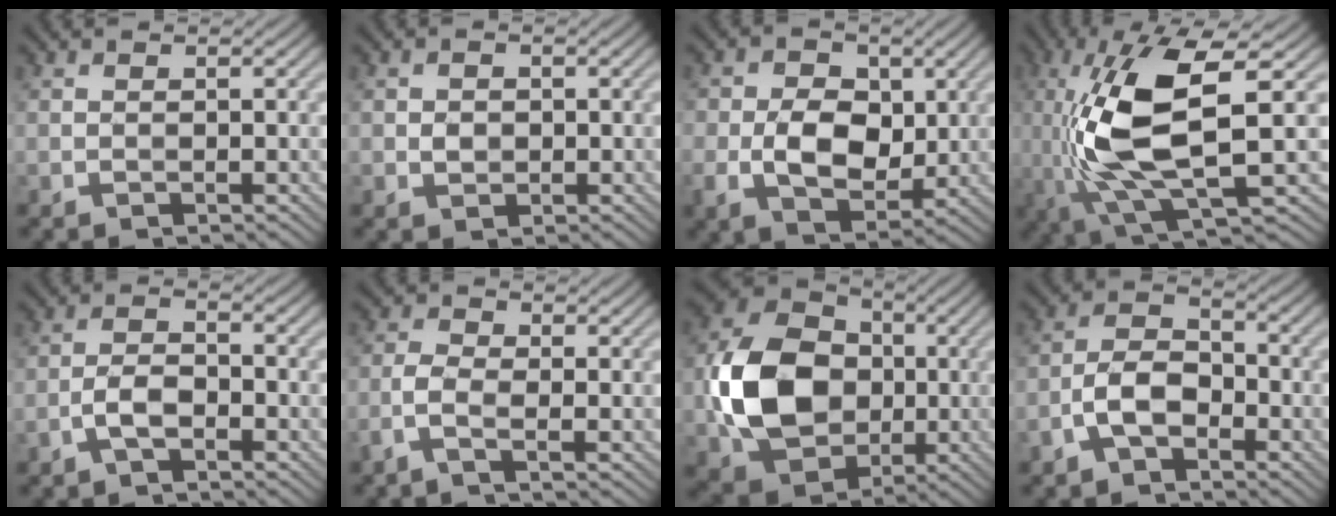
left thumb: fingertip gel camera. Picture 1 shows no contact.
{"total": 1.6, "force": [-0.2, 1.4, 0.8], "torque": [-0.021, -0.002, -0.007]}
{"total": 8.2, "force": [-0.4, 5.6, 5.9], "torque": [-0.119, -0.002, -0.012]}
{"total": 11.9, "force": [-0.7, 3.7, 11.3], "torque": [-0.236, 0.002, -0.007]}
{"total": 3.4, "force": [-2.0, 1.3, 2.4], "torque": [-0.053, 0.005, -0.045]}
{"total": 2.9, "force": [-1.3, 1.0, 2.4], "torque": [-0.064, 0.006, -0.035]}
{"total": 13.6, "force": [-1.2, 10.7, 8.3], "torque": [-0.185, 0.011, -0.022]}
{"total": 5.6, "force": [-2.9, 3.0, 3.7], "torque": [-0.071, 0.012, -0.066]}